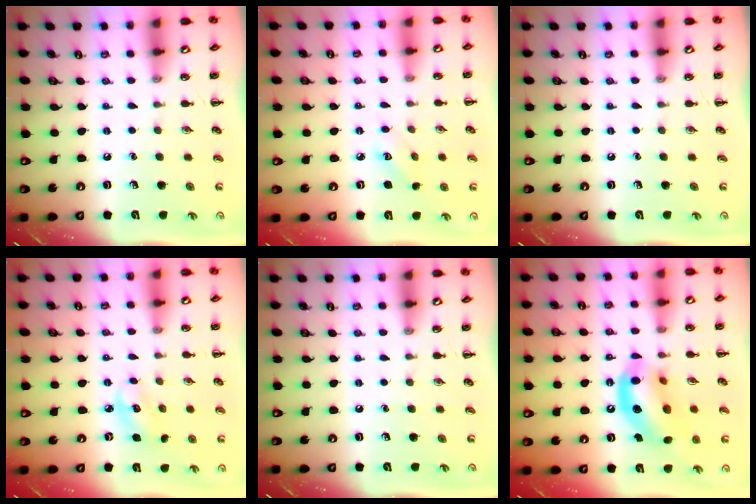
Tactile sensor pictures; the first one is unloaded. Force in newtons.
{"total": 3.3, "press": 3.2, "slide": 0.9}
{"total": 0.0}
{"total": 4.5, "press": 4.5, "slide": 0.7}
{"total": 0.0}
{"total": 14.6, "press": 14.1, "slide": 3.9}